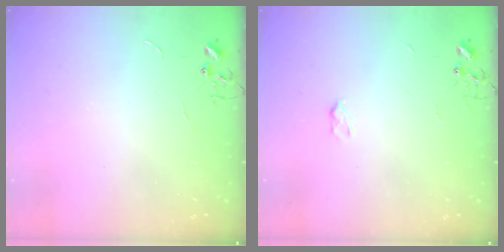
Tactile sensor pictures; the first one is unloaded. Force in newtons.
{"total": 2.5, "press": 2.4, "slide": 0.4}